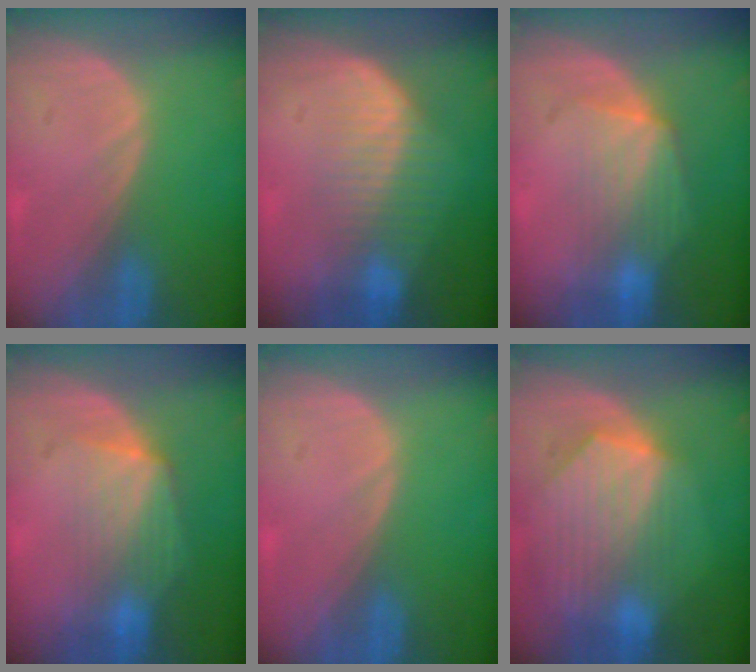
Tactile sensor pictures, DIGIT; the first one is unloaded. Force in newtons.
{"total": 7.1, "press": 6.5, "slide": 2.8}
{"total": 6.9, "press": 6.5, "slide": 2.4}
{"total": 7.0, "press": 6.5, "slide": 2.6}
{"total": 0.0}
{"total": 9.8, "press": 8.6, "slide": 4.7}